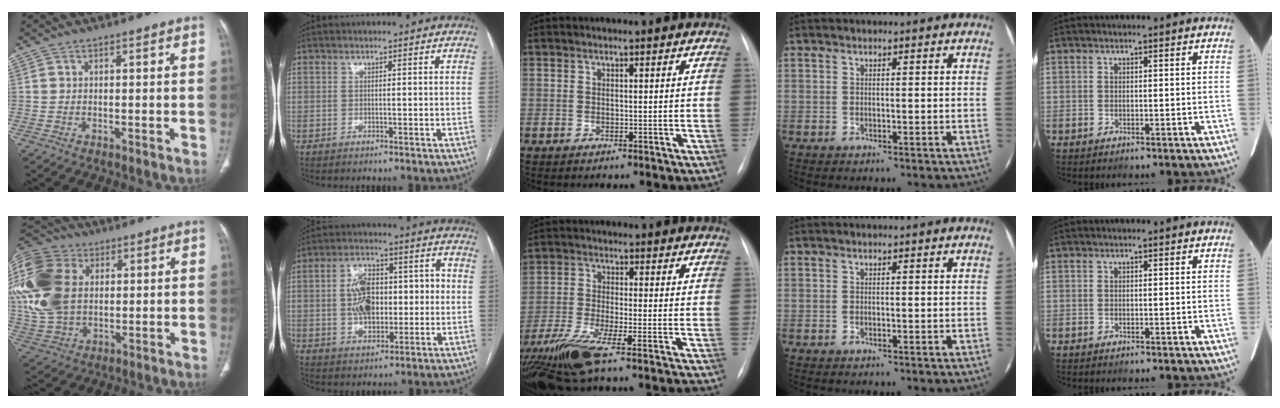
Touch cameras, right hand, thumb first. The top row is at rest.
{"thumb": {"total": 23.0, "force": [4.6, 16.2, 15.6], "torque": [-0.366, 0.015, 0.091]}, "index": {"total": 10.5, "force": [-0.2, 6.4, 8.3], "torque": [-0.150, 0.034, 0.002]}, "middle": {"total": 14.7, "force": [-11.8, 0.1, 8.8], "torque": [-0.177, -0.036, -0.203]}}